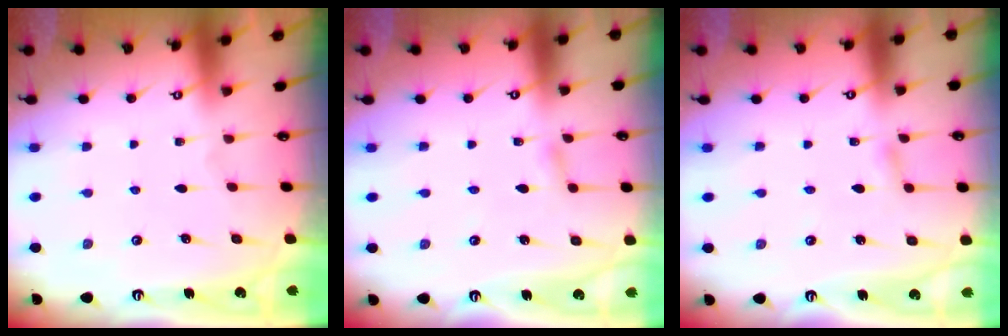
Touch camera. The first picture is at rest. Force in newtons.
{"total": 2.3, "press": 2.2, "slide": 0.2}
{"total": 2.3, "press": 2.2, "slide": 0.2}